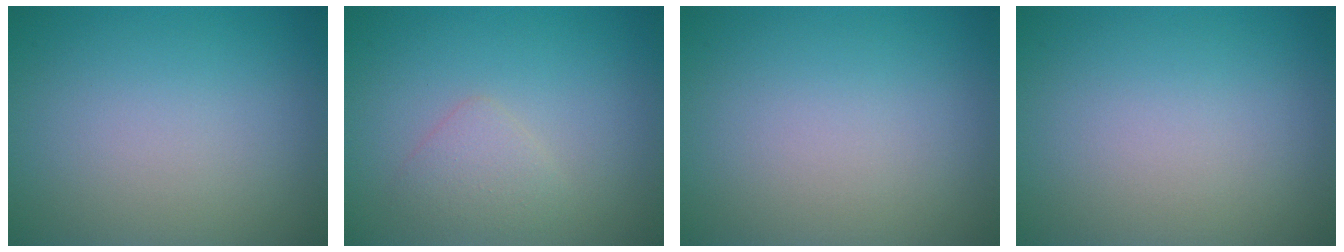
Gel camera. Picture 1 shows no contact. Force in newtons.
{"total": 1.7, "press": 1.7, "slide": 0.1}
{"total": 0.0}
{"total": 0.0}